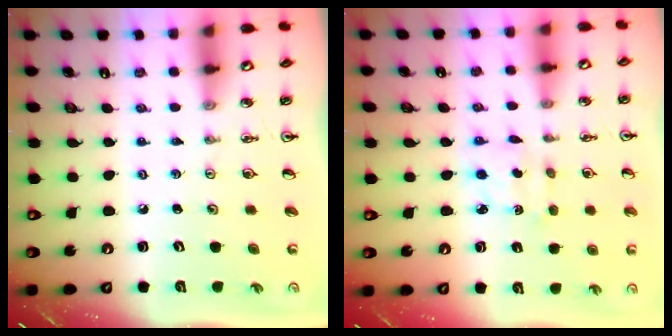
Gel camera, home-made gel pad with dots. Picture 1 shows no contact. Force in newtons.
{"total": 2.8, "press": 2.7, "slide": 0.7}